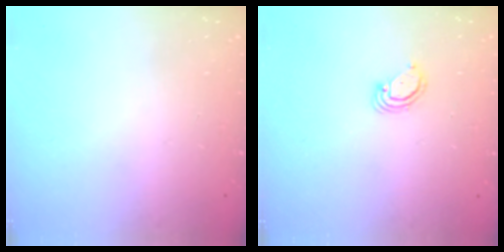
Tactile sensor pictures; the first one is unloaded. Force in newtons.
{"total": 2.9, "press": 2.9, "slide": 0.3}